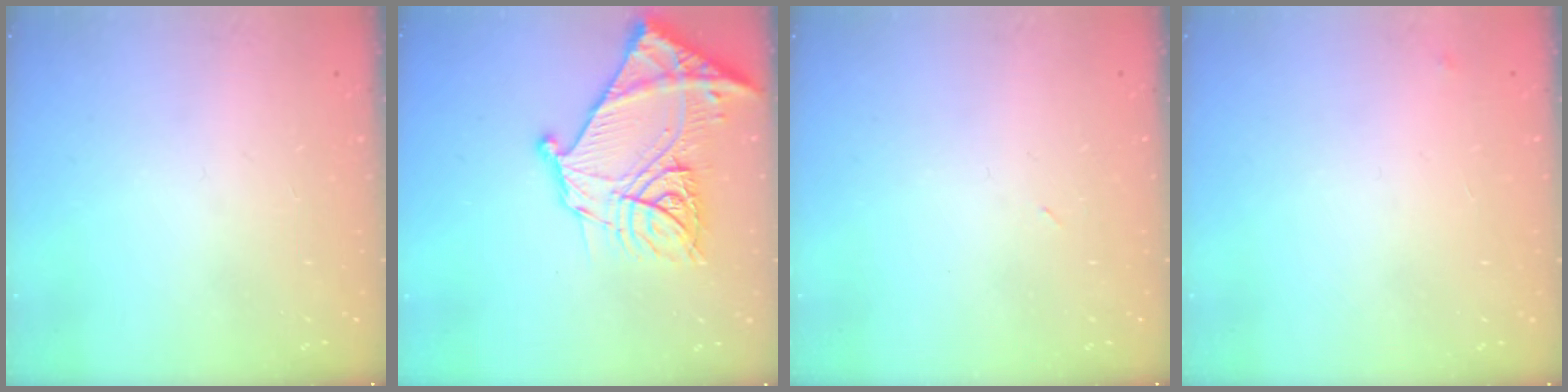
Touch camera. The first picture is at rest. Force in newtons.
{"total": 25.3, "press": 25.1, "slide": 2.8}
{"total": 2.4, "press": 2.3, "slide": 0.8}
{"total": 2.5, "press": 2.4, "slide": 0.4}